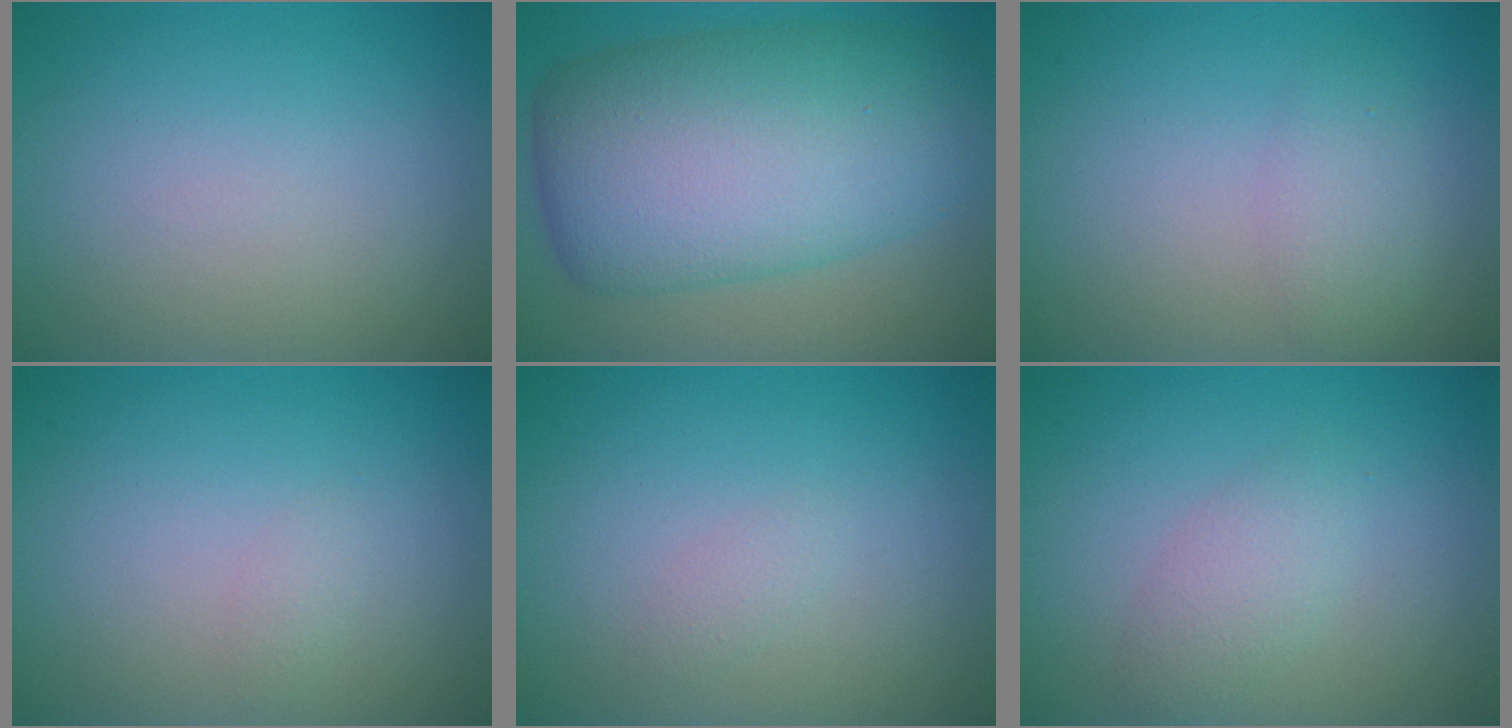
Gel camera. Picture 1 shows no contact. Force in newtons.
{"total": 12.7, "press": 12.7, "slide": 0.2}
{"total": 2.2, "press": 2.2, "slide": 0.1}
{"total": 0.7, "press": 0.7, "slide": 0.1}
{"total": 0.8, "press": 0.8, "slide": 0.0}
{"total": 2.2, "press": 2.2, "slide": 0.0}